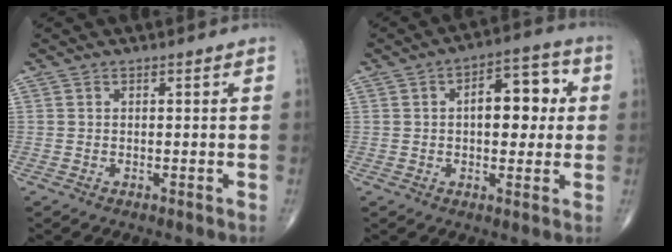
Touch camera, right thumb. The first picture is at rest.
{"total": 10.8, "force": [1.5, 5.8, 9.0], "torque": [-0.093, 0.017, 0.015]}